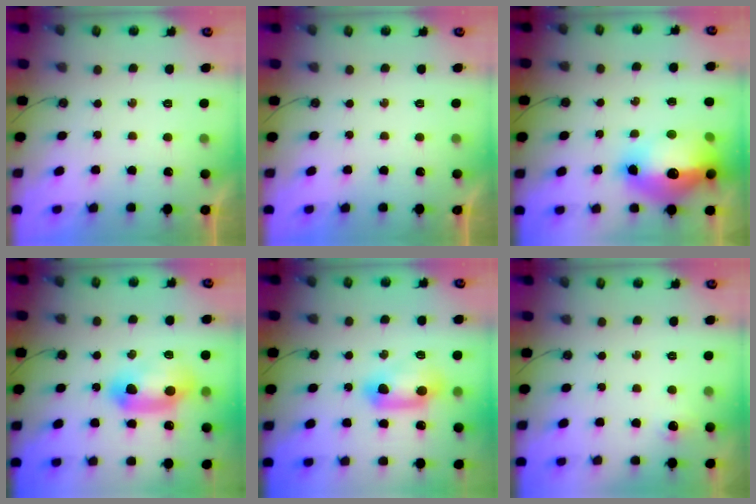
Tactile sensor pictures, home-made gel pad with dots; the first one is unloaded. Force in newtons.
{"total": 0.0}
{"total": 19.9, "press": 19.2, "slide": 5.2}
{"total": 14.2, "press": 14.2, "slide": 0.8}
{"total": 10.8, "press": 10.7, "slide": 1.3}
{"total": 4.8, "press": 4.7, "slide": 1.0}